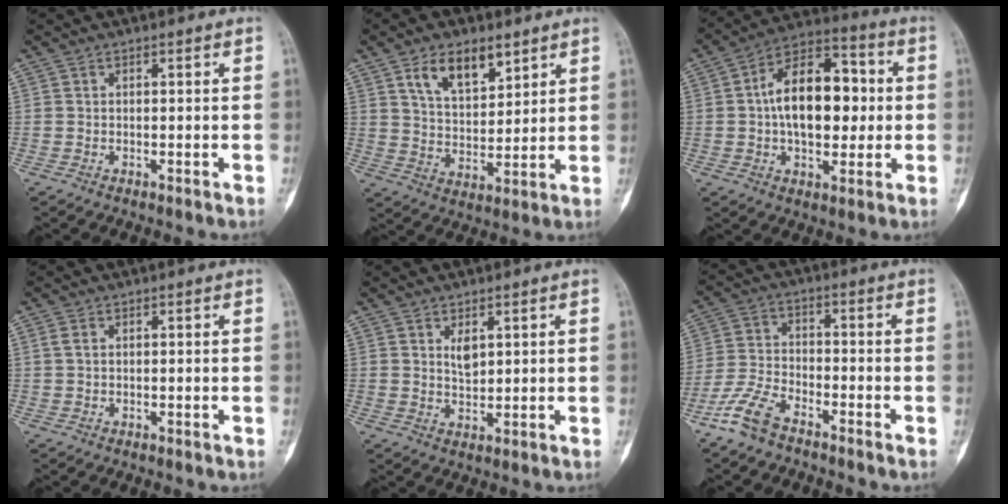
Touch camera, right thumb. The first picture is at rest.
{"total": 10.0, "force": [5.8, 5.1, 6.4], "torque": [-0.087, -0.034, 0.109]}
{"total": 17.2, "force": [0.7, 10.0, 14.0], "torque": [-0.189, 0.029, 0.005]}
{"total": 1.3, "force": [0.6, 0.8, 0.9], "torque": [-0.022, 0.005, 0.013]}
{"total": 3.1, "force": [1.4, 1.6, 2.2], "torque": [-0.029, -0.014, 0.027]}
{"total": 8.0, "force": [-6.0, 3.1, 4.4], "torque": [-0.105, 0.021, -0.126]}